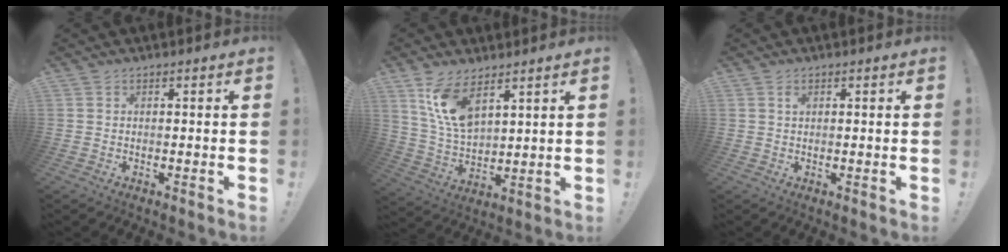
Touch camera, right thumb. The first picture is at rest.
{"total": 12.0, "force": [7.7, 5.5, 7.4], "torque": [-0.150, -0.043, 0.144]}
{"total": 0.8, "force": [0.6, 0.3, 0.5], "torque": [-0.006, -0.001, 0.010]}